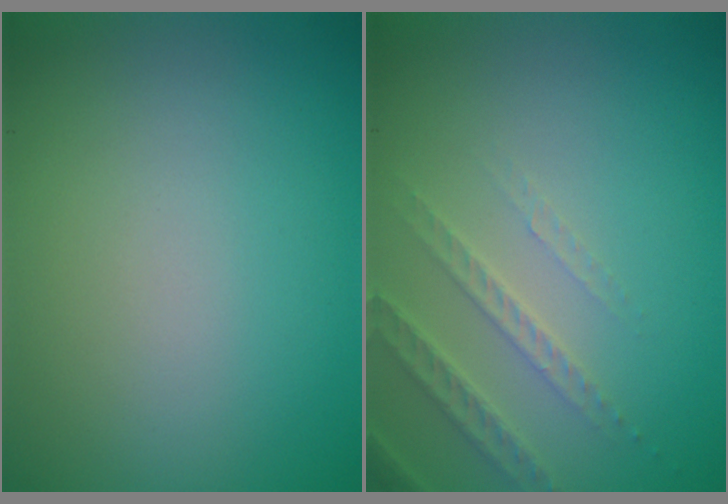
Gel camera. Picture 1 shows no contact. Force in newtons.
{"total": 2.5, "press": 2.4, "slide": 0.7}